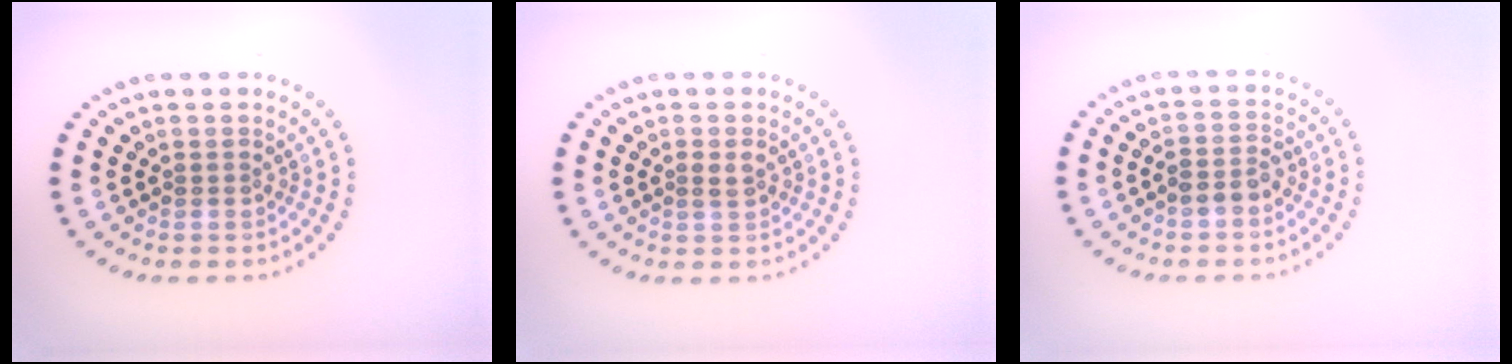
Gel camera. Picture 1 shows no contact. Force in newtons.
{"total": 1.1, "press": 1.1, "slide": 0.2}
{"total": 1.8, "press": 1.7, "slide": 0.6}